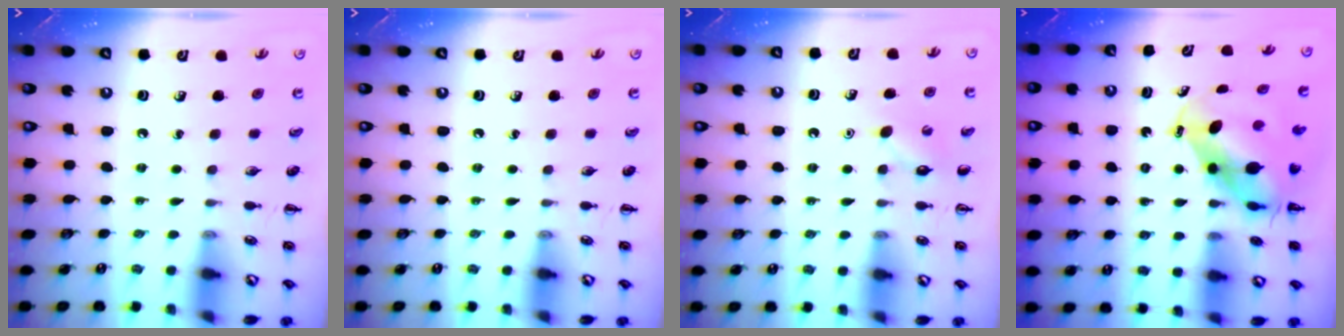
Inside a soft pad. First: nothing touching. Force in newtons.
{"total": 0.0}
{"total": 5.4, "press": 5.1, "slide": 1.5}
{"total": 7.4, "press": 7.1, "slide": 2.4}